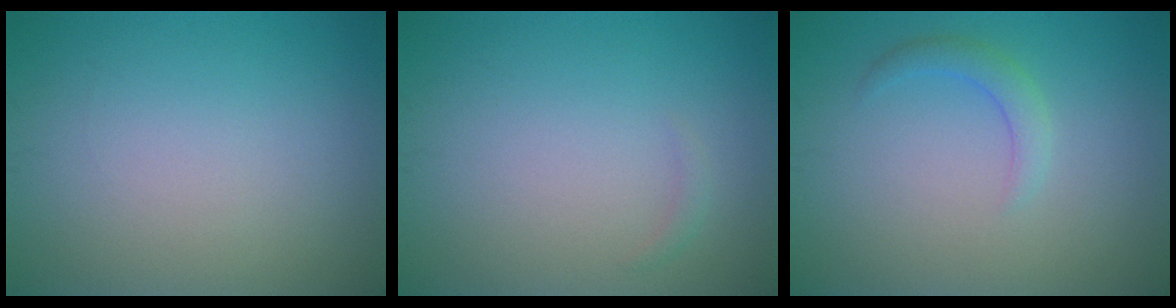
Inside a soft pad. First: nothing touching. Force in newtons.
{"total": 0.5, "press": 0.5, "slide": 0.0}
{"total": 1.7, "press": 1.7, "slide": 0.1}